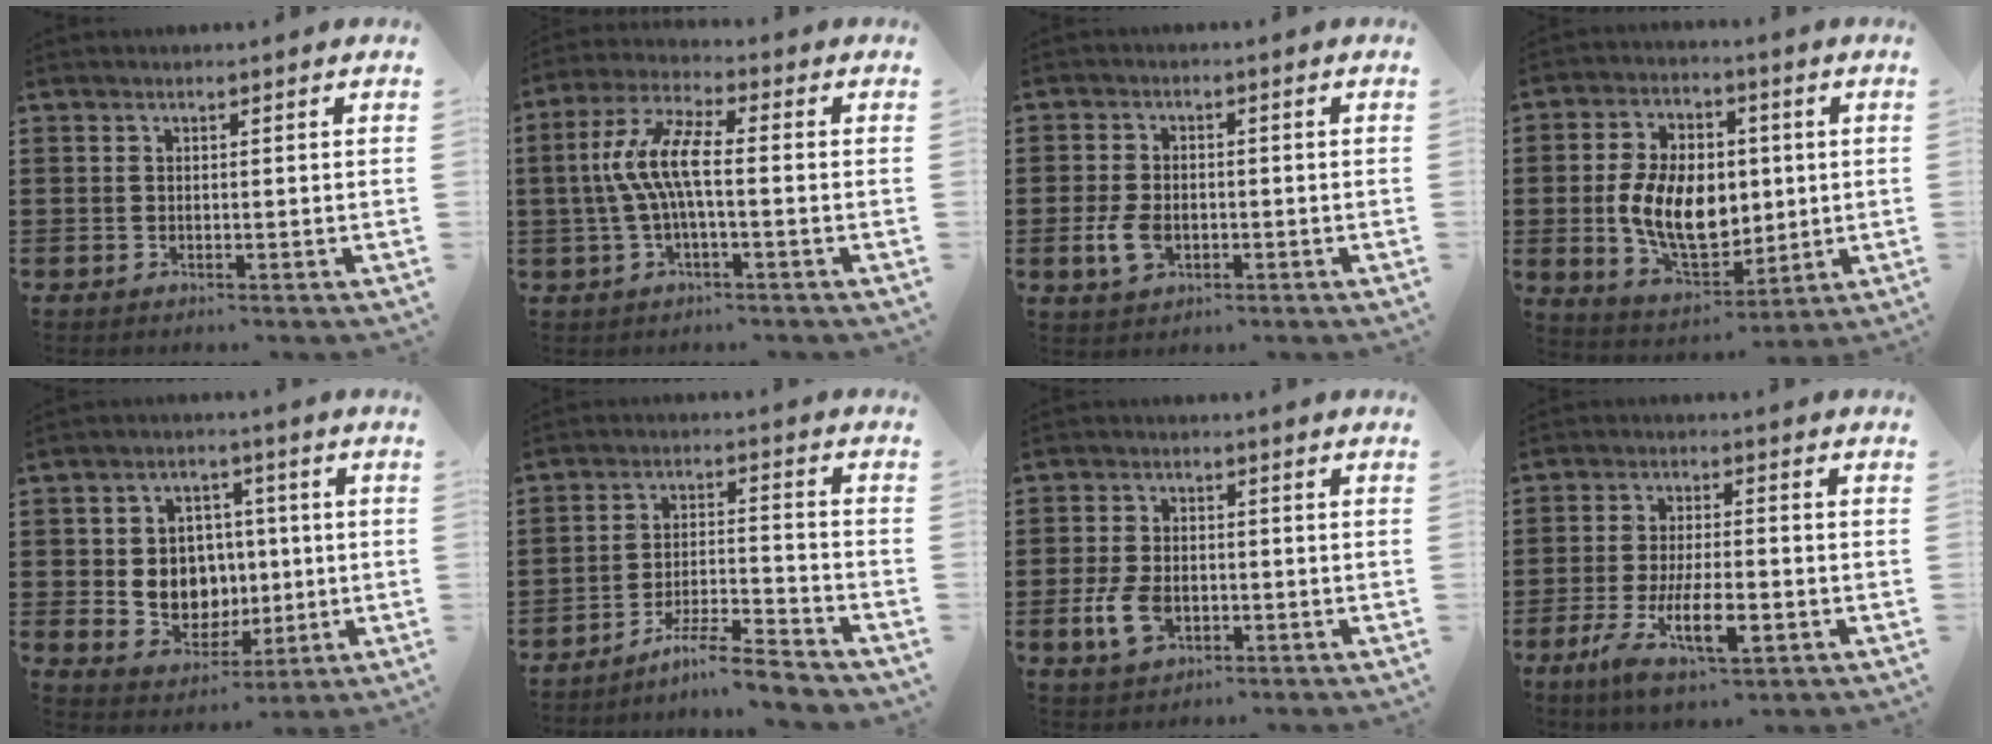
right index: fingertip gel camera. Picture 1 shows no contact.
{"total": 8.3, "force": [-0.7, 2.2, 8.0], "torque": [-0.186, -0.008, -0.023]}
{"total": 4.3, "force": [-1.2, 2.8, 3.0], "torque": [-0.076, -0.005, -0.024]}
{"total": 11.6, "force": [0.1, 7.5, 8.8], "torque": [-0.181, 0.009, -0.001]}
{"total": 7.2, "force": [0.5, 6.5, 2.9], "torque": [-0.057, 0.010, 0.010]}
{"total": 6.9, "force": [-6.3, 0.1, 2.8], "torque": [-0.050, 0.001, -0.119]}
{"total": 5.8, "force": [-1.6, 3.7, 4.1], "torque": [-0.106, -0.003, -0.035]}
{"total": 9.8, "force": [-3.8, 3.8, 8.2], "torque": [-0.162, -0.010, -0.070]}